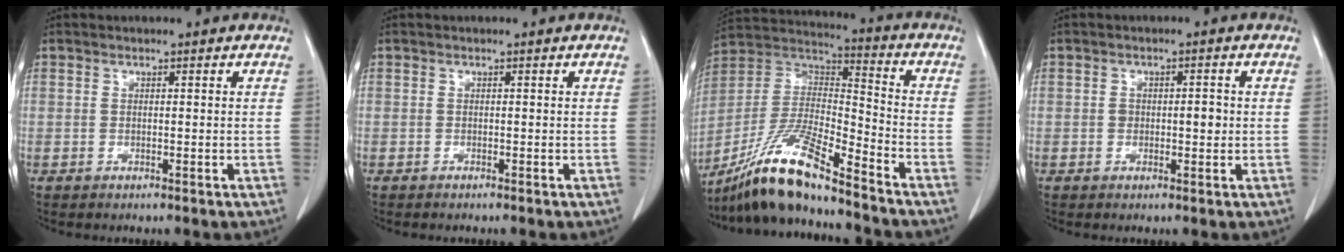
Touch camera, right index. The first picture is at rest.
{"total": 0.0}
{"total": 16.6, "force": [-13.5, 1.0, 9.6], "torque": [-0.197, -0.008, -0.254]}
{"total": 2.5, "force": [-0.1, 1.3, 2.1], "torque": [-0.028, 0.005, 0.003]}